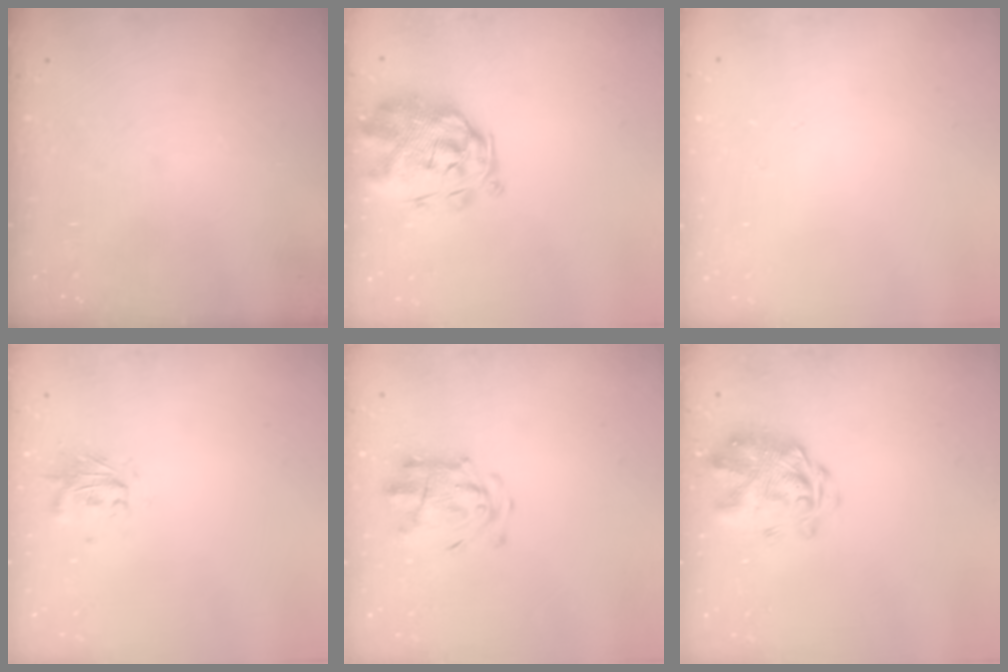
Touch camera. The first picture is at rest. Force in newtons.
{"total": 3.3, "press": 2.9, "slide": 1.6}
{"total": 1.7, "press": 1.6, "slide": 0.2}
{"total": 0.7, "press": 0.7, "slide": 0.3}
{"total": 4.7, "press": 4.6, "slide": 1.1}
{"total": 3.2, "press": 2.9, "slide": 1.5}